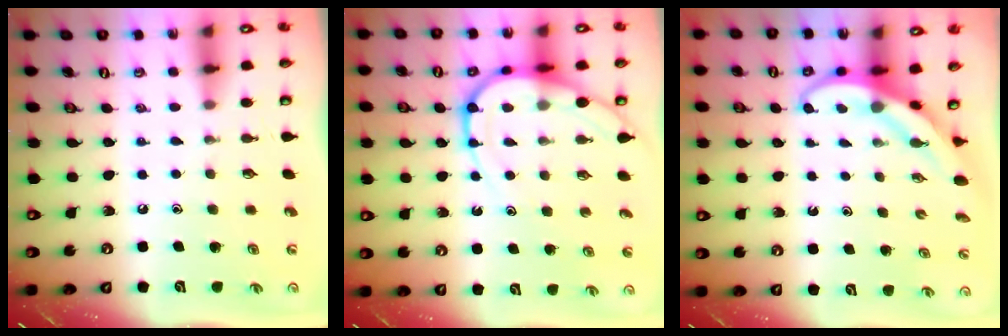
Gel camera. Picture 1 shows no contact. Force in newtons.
{"total": 9.7, "press": 9.7, "slide": 0.9}
{"total": 3.9, "press": 3.9, "slide": 0.4}